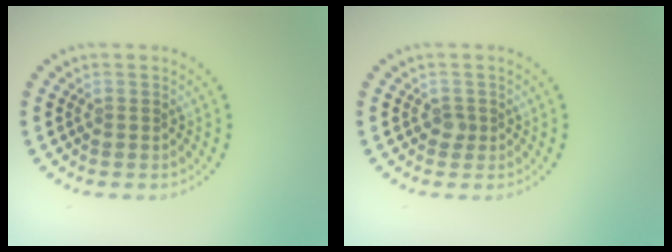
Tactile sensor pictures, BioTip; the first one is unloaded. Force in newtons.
{"total": 0.8, "press": 0.6, "slide": 0.5}